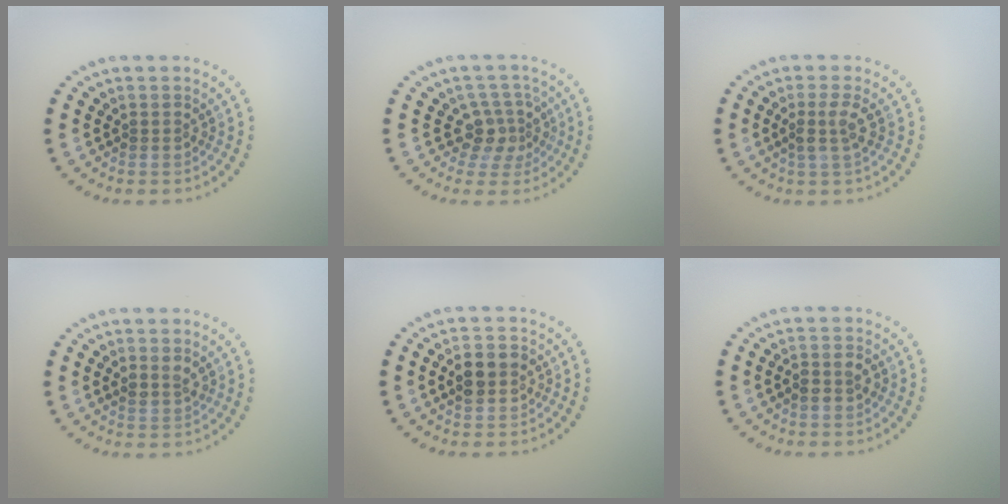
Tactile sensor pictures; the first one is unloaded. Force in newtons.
{"total": 3.0, "press": 2.3, "slide": 1.9}
{"total": 2.0, "press": 1.6, "slide": 1.2}
{"total": 1.4, "press": 1.2, "slide": 0.6}
{"total": 3.0, "press": 2.9, "slide": 0.2}
{"total": 1.6, "press": 1.6, "slide": 0.4}